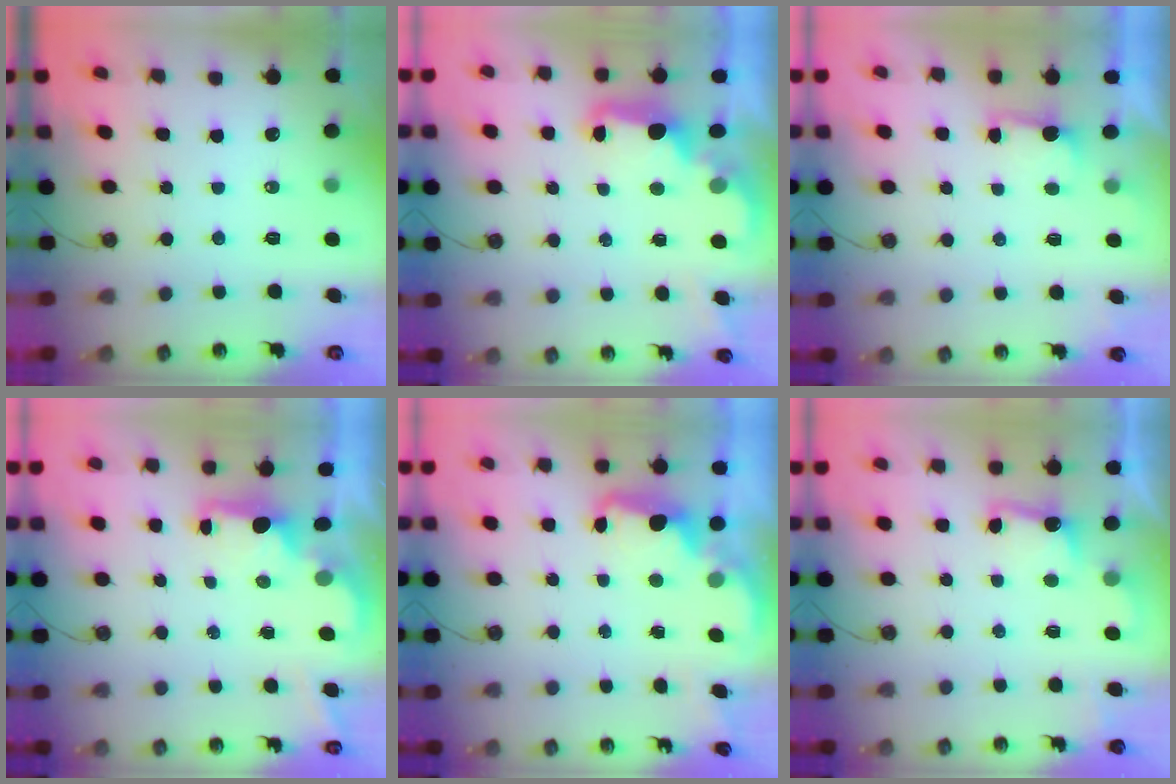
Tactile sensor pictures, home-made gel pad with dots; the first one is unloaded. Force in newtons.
{"total": 2.9, "press": 2.8, "slide": 0.9}
{"total": 1.8, "press": 1.5, "slide": 0.9}
{"total": 1.7, "press": 1.6, "slide": 0.7}
{"total": 2.6, "press": 2.5, "slide": 0.5}
{"total": 2.0, "press": 1.7, "slide": 0.9}